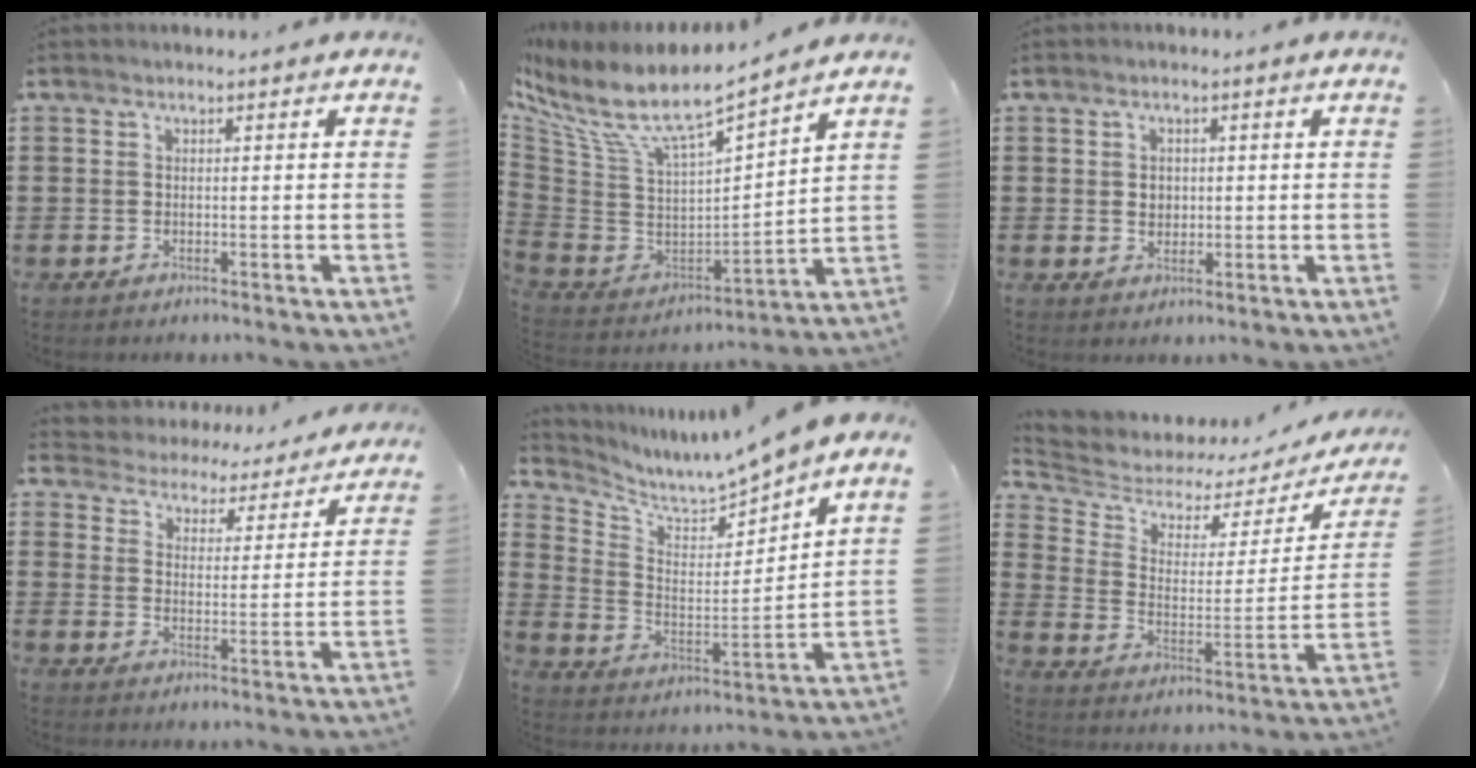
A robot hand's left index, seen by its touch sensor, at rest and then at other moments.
{"total": 8.6, "force": [6.0, 2.4, 5.7], "torque": [-0.135, -0.053, 0.099]}
{"total": 1.8, "force": [0.2, 1.6, 0.8], "torque": [-0.013, 0.006, 0.001]}
{"total": 3.5, "force": [3.3, 0.2, -0.9], "torque": [-0.011, -0.037, 0.050]}
{"total": 4.7, "force": [4.6, 0.4, 0.3], "torque": [-0.035, -0.048, 0.076]}
{"total": 4.3, "force": [3.8, 1.9, 0.5], "torque": [-0.043, -0.033, 0.060]}